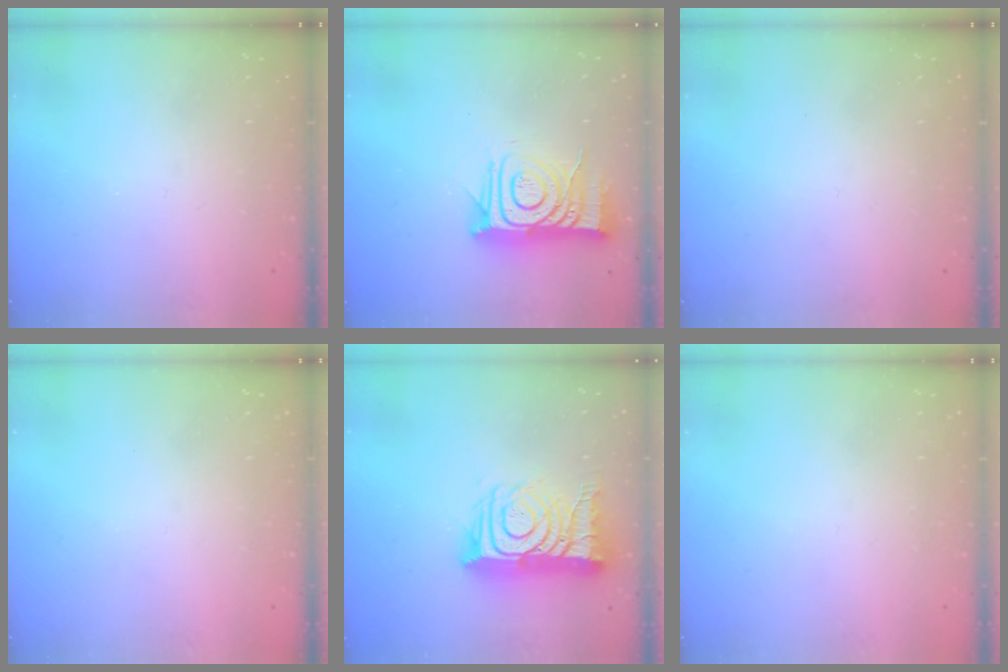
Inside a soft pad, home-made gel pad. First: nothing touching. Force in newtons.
{"total": 14.8, "press": 14.7, "slide": 1.0}
{"total": 1.6, "press": 1.6, "slide": 0.1}
{"total": 0.0}
{"total": 17.6, "press": 17.5, "slide": 1.6}
{"total": 1.5, "press": 1.5, "slide": 0.1}